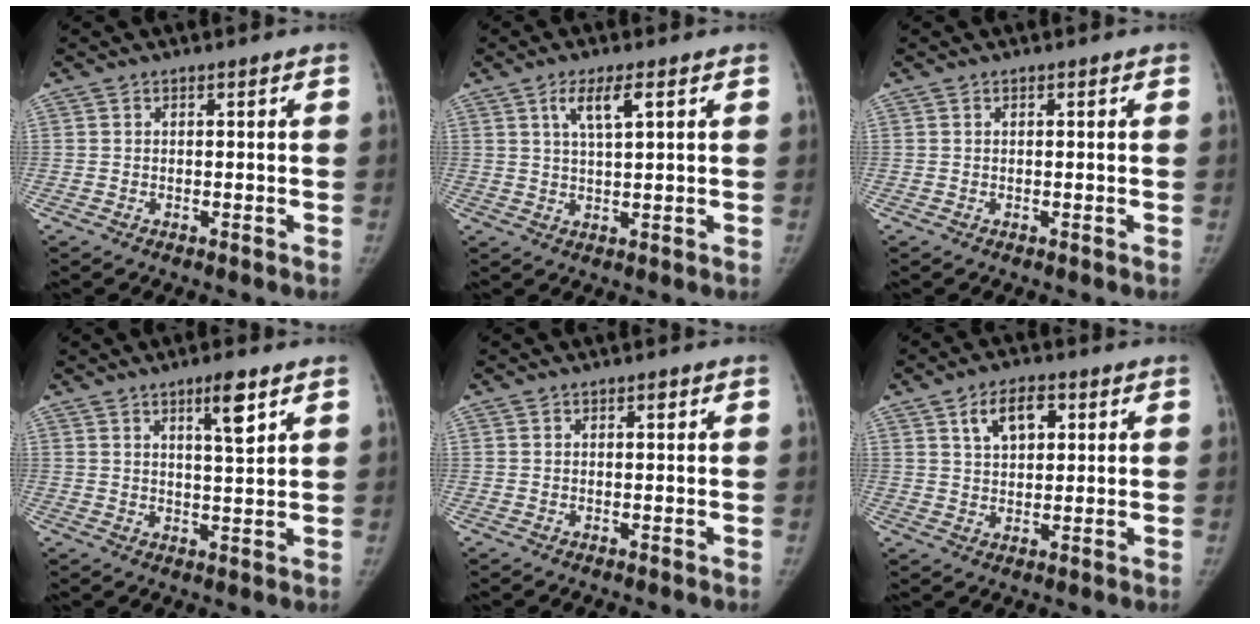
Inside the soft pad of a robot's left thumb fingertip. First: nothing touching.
{"total": 5.1, "force": [2.3, 1.2, 4.4], "torque": [-0.083, -0.005, 0.046]}
{"total": 0.0}
{"total": 5.8, "force": [3.2, 0.9, 4.7], "torque": [-0.072, -0.021, 0.054]}
{"total": 0.6, "force": [0.3, 0.2, 0.5], "torque": [-0.006, 0.000, 0.004]}
{"total": 6.9, "force": [2.9, 4.0, 4.8], "torque": [-0.063, -0.004, 0.050]}